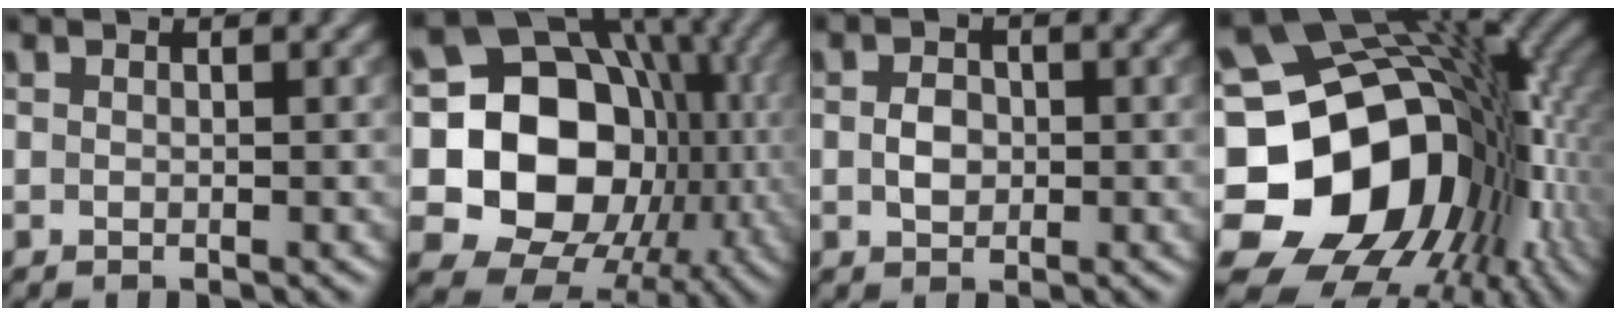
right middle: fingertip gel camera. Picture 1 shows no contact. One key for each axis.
{"total": 17.6, "fx": -1.3, "fy": 14.8, "fz": 9.5, "tx": -0.139, "ty": -0.010, "tz": -0.036}
{"total": 2.0, "fx": -0.1, "fy": 1.5, "fz": 1.3, "tx": -0.027, "ty": 0.000, "tz": -0.005}
{"total": 18.8, "fx": -3.7, "fy": 14.2, "fz": 11.8, "tx": -0.203, "ty": -0.023, "tz": -0.034}